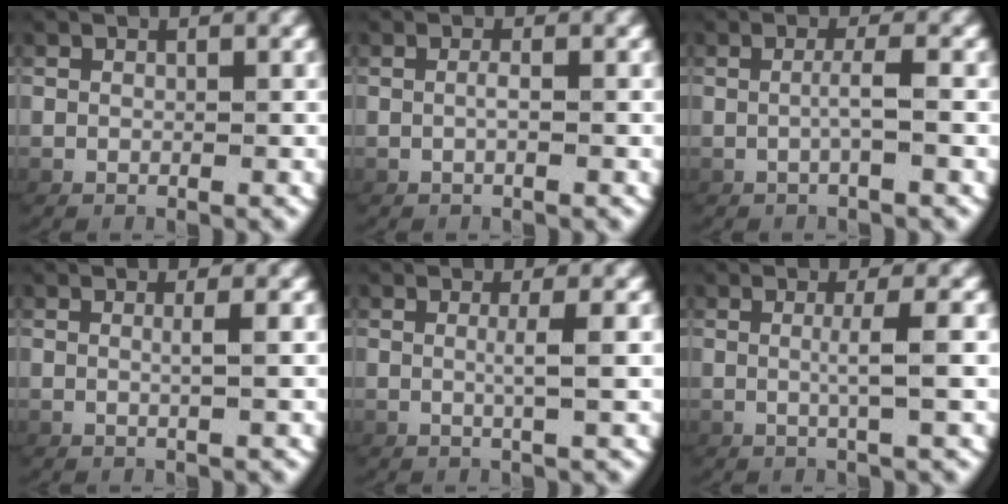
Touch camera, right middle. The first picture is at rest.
{"total": 0.8, "force": [-0.3, -0.2, 0.7], "torque": [-0.019, -0.002, -0.001]}
{"total": 1.5, "force": [-0.4, -0.5, 1.4], "torque": [-0.032, 0.002, -0.004]}
{"total": 1.2, "force": [0.2, -0.6, 1.1], "torque": [-0.021, -0.003, 0.008]}
{"total": 1.9, "force": [0.5, -0.6, 1.8], "torque": [-0.035, -0.002, 0.011]}
{"total": 2.4, "force": [0.4, -0.6, 2.2], "torque": [-0.045, 0.000, 0.010]}